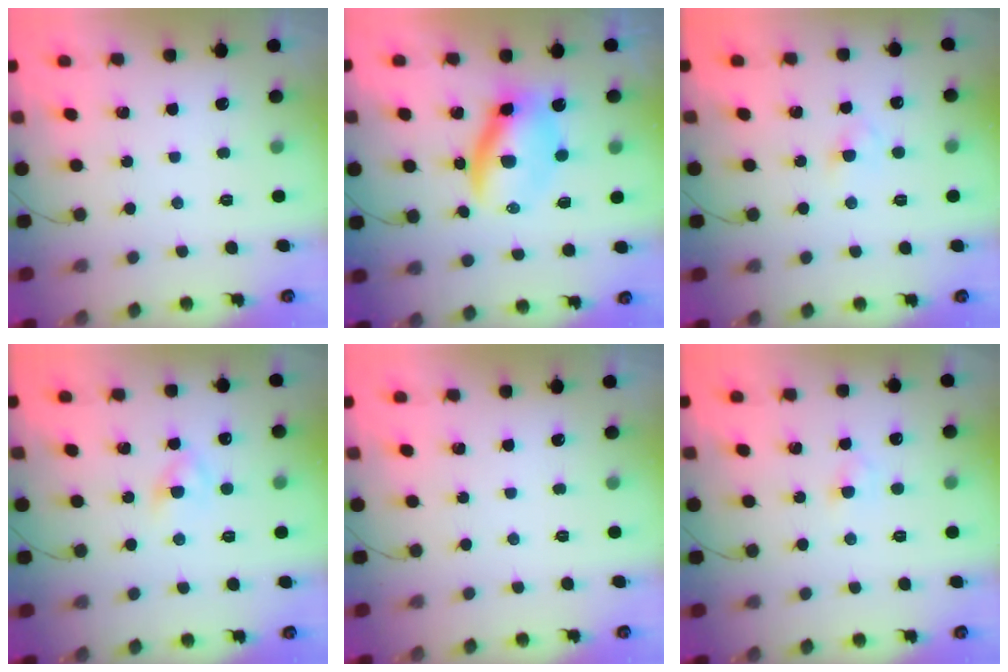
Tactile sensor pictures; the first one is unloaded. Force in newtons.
{"total": 9.8, "press": 9.6, "slide": 1.9}
{"total": 2.3, "press": 2.1, "slide": 1.0}
{"total": 2.8, "press": 2.6, "slide": 1.2}
{"total": 0.0}
{"total": 2.7, "press": 2.5, "slide": 1.1}